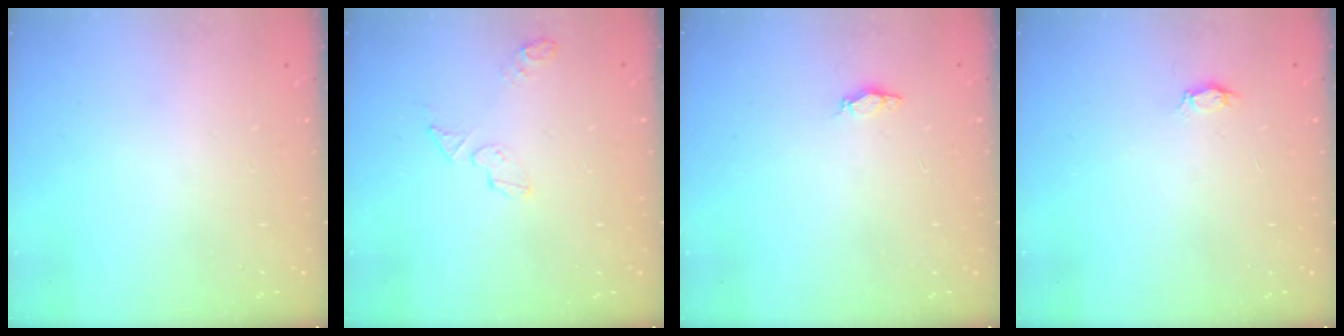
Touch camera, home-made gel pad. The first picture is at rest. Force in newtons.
{"total": 11.5, "press": 5.4, "slide": 10.1}
{"total": 4.0, "press": 3.7, "slide": 1.5}
{"total": 3.0, "press": 2.9, "slide": 0.3}